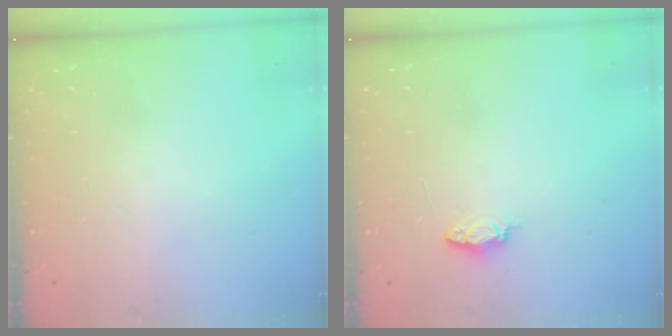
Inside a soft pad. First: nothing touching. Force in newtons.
{"total": 3.7, "press": 3.6, "slide": 0.4}